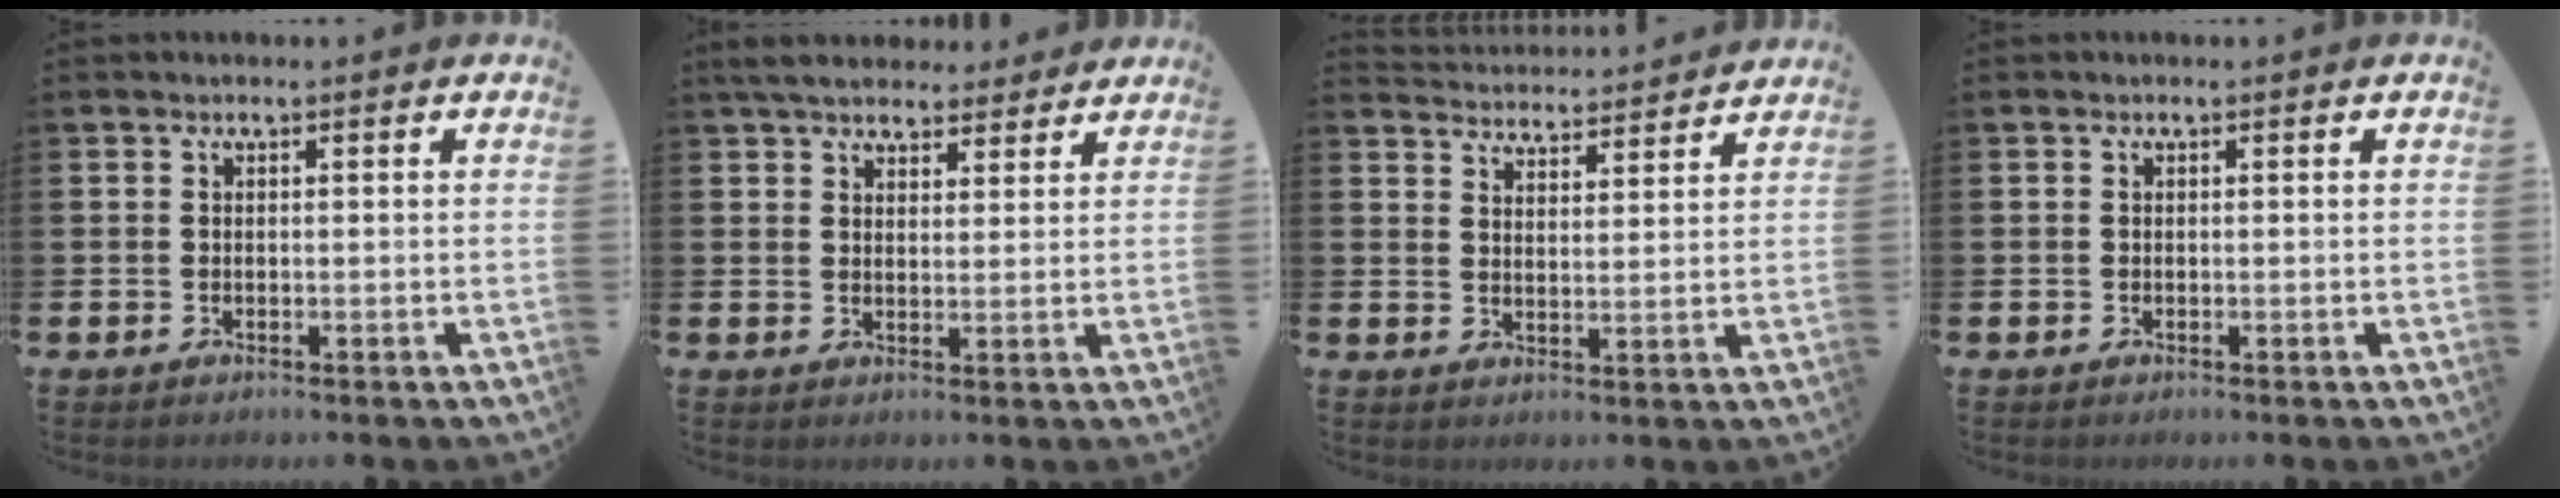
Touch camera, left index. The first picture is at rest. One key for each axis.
{"total": 5.2, "fx": 4.9, "fy": 1.6, "fz": 1.0, "tx": -0.033, "ty": -0.016, "tz": 0.089}
{"total": 4.4, "fx": 4.4, "fy": 0.2, "fz": -0.4, "tx": -0.005, "ty": -0.037, "tz": 0.076}
{"total": 0.0}